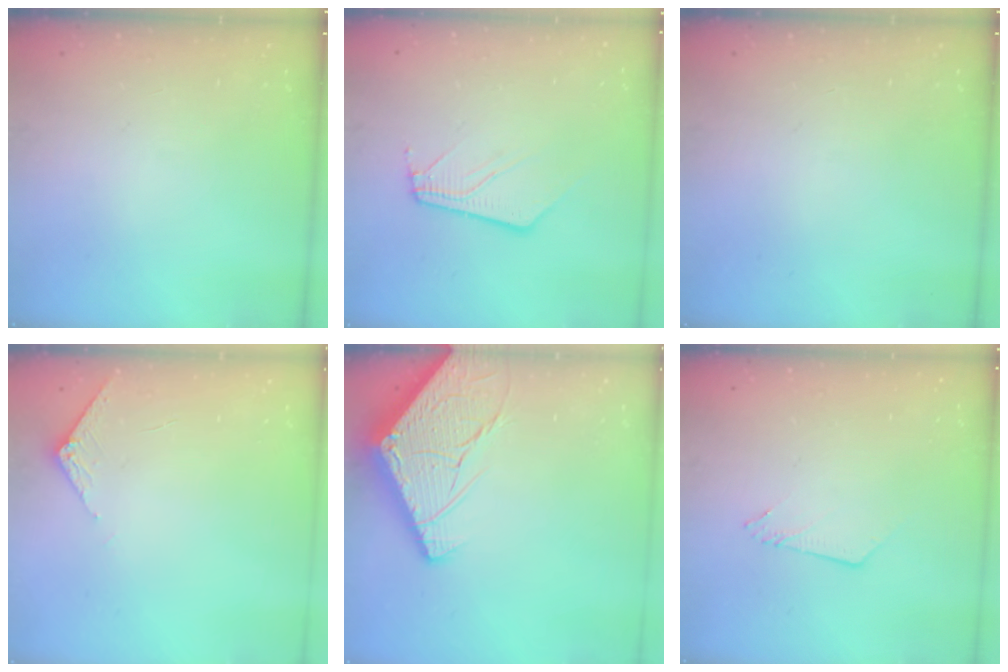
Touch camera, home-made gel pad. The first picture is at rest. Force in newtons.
{"total": 5.5, "press": 5.5, "slide": 0.4}
{"total": 0.0}
{"total": 2.9, "press": 2.9, "slide": 0.3}
{"total": 15.4, "press": 15.3, "slide": 1.6}
{"total": 4.2, "press": 4.2, "slide": 0.2}